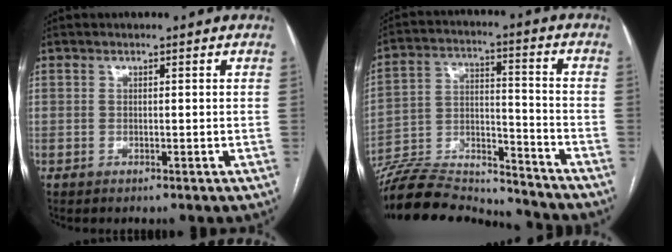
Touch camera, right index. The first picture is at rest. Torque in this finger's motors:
{"motor_torque": [0.02, -2.12, 0.43, 0.14]}